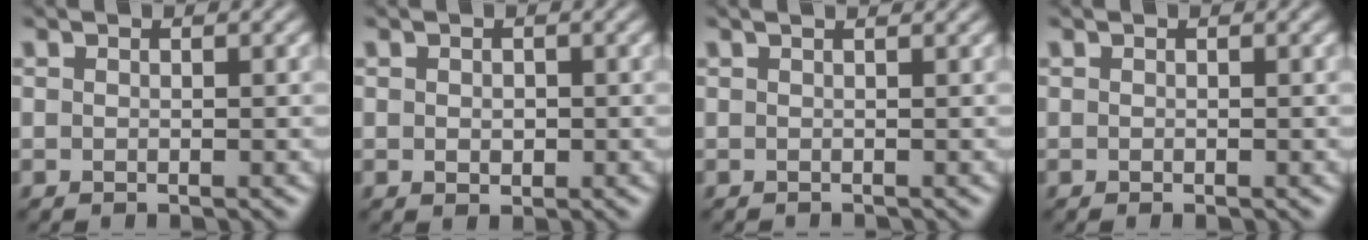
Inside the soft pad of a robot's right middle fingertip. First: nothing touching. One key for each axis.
{"total": 0.9, "fx": 0.0, "fy": 0.7, "fz": 0.5, "tx": -0.009, "ty": -0.001, "tz": 0.000}
{"total": 1.0, "fx": 0.3, "fy": 0.3, "fz": 0.9, "tx": -0.006, "ty": -0.002, "tz": -0.002}
{"total": 0.0}